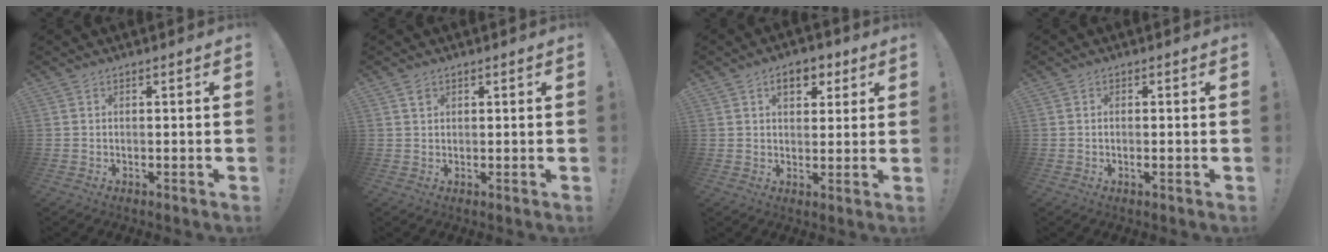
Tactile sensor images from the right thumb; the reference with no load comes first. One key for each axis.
{"total": 1.3, "fx": 0.8, "fy": 0.9, "fz": 0.5, "tx": -0.001, "ty": -0.003, "tz": 0.013}
{"total": 7.2, "fx": 3.2, "fy": 4.8, "fz": 4.4, "tx": -0.052, "ty": -0.002, "tz": 0.055}
{"total": 1.0, "fx": -0.3, "fy": 0.1, "fz": 0.9, "tx": -0.014, "ty": -0.002, "tz": -0.006}